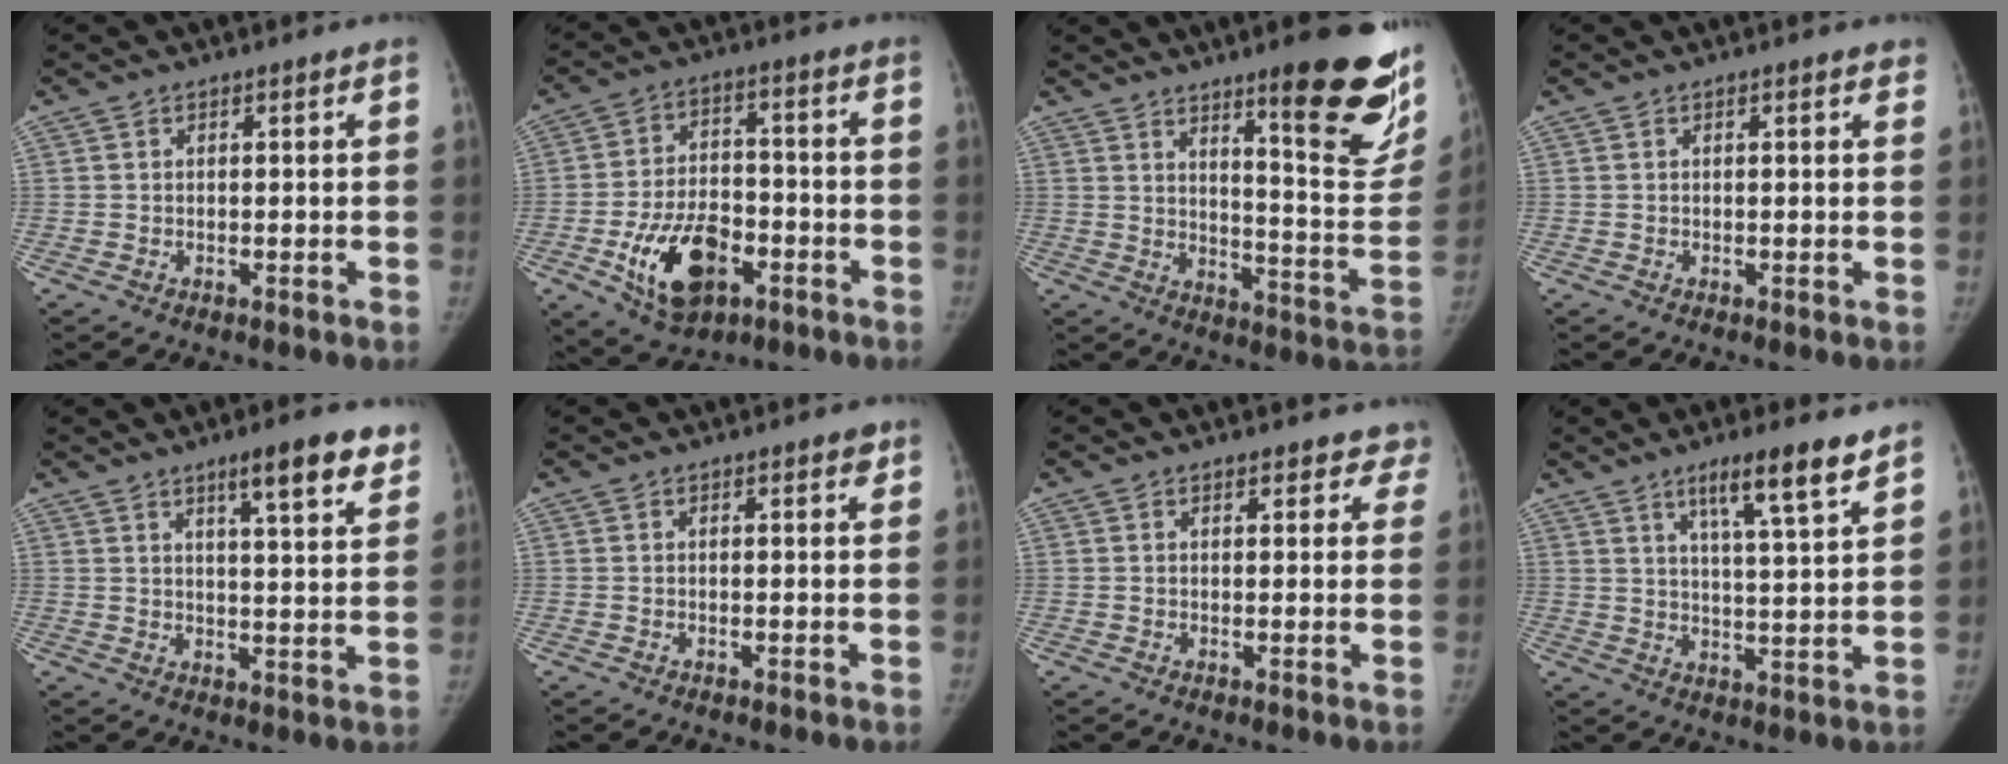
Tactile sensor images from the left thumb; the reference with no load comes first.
{"total": 14.4, "force": [-6.0, 8.7, 9.8], "torque": [-0.148, 0.024, -0.094]}
{"total": 21.3, "force": [12.6, 4.2, 16.7], "torque": [-0.173, -0.086, 0.180]}
{"total": 1.1, "force": [0.8, 0.4, 0.7], "torque": [-0.002, 0.000, 0.005]}
{"total": 9.6, "force": [6.4, 1.8, 7.0], "torque": [-0.076, -0.032, 0.088]}
{"total": 1.1, "force": [0.7, 0.5, 0.7], "torque": [-0.002, -0.001, 0.006]}
{"total": 4.2, "force": [3.7, 2.1, 0.4], "torque": [0.042, -0.013, 0.024]}
{"total": 9.5, "force": [6.5, 0.9, 6.9], "torque": [-0.105, -0.037, 0.104]}